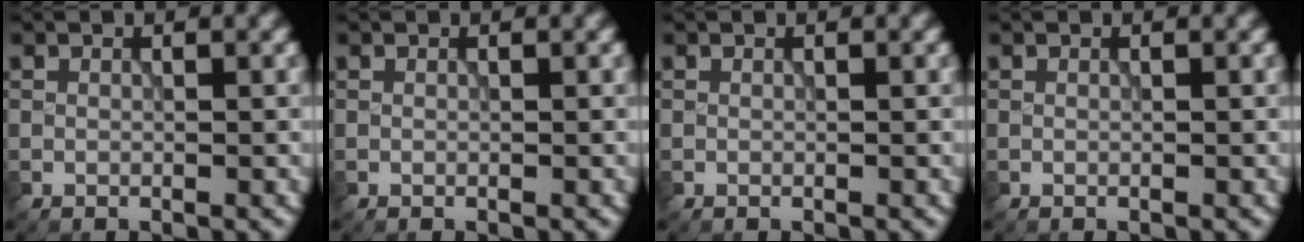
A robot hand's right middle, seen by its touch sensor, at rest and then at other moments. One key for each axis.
{"total": 0.0}
{"total": 0.0}
{"total": 0.0}